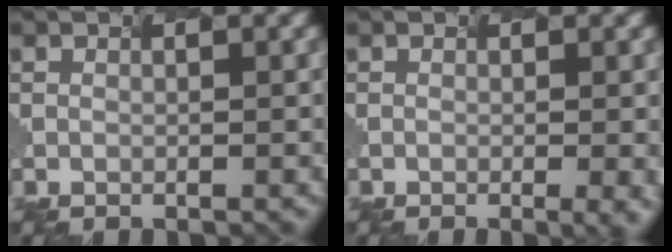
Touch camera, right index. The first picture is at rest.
{"total": 2.9, "force": [-0.9, 0.6, 2.7], "torque": [-0.027, -0.004, 0.013]}